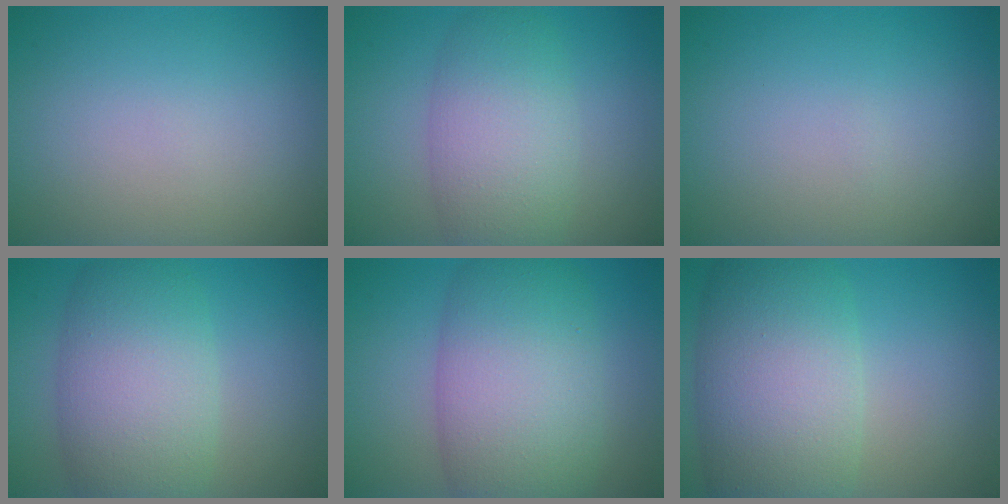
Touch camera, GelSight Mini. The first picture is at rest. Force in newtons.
{"total": 6.2, "press": 6.2, "slide": 0.4}
{"total": 0.0}
{"total": 8.1, "press": 8.1, "slide": 0.3}
{"total": 10.1, "press": 10.1, "slide": 0.3}
{"total": 10.4, "press": 10.3, "slide": 0.4}